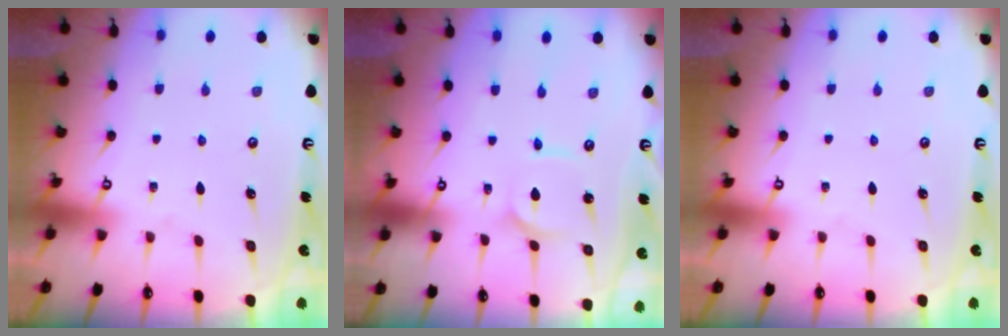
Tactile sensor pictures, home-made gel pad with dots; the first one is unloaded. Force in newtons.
{"total": 2.4, "press": 2.4, "slide": 0.3}
{"total": 0.0}